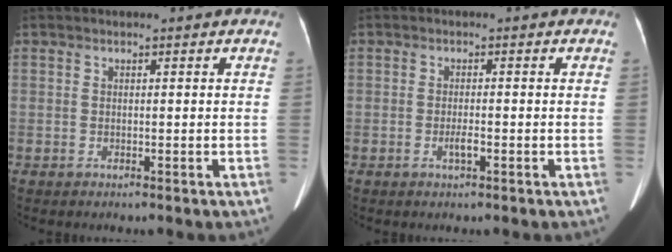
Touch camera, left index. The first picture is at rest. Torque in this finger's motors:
{"motor_torque": [0.32, 0.06, 0.13, 0.00]}